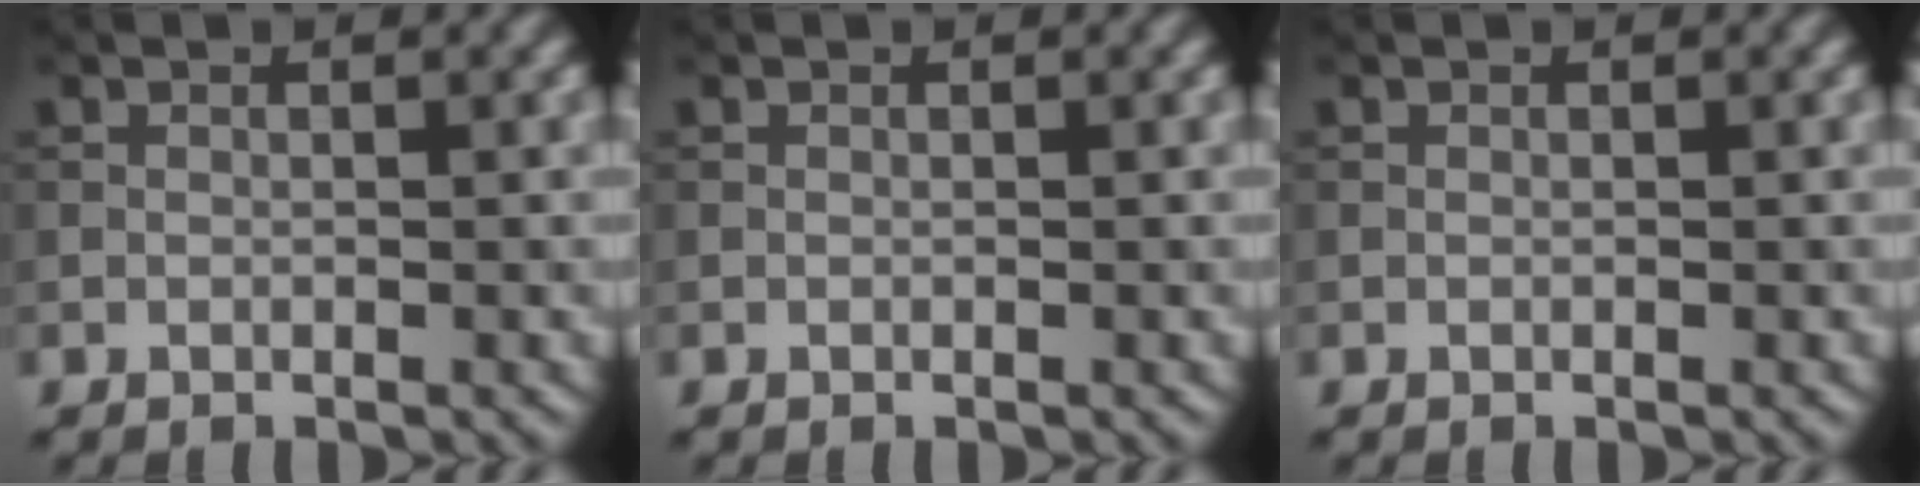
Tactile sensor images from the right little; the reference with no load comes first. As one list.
[{"total": 0.0}, {"total": 0.0}]